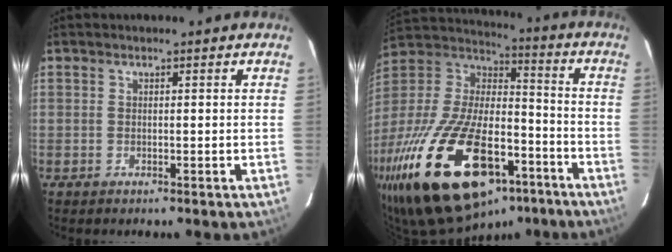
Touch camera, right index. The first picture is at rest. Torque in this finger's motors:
{"motor_torque": [2.14, 0.00, 1.06, 0.21]}